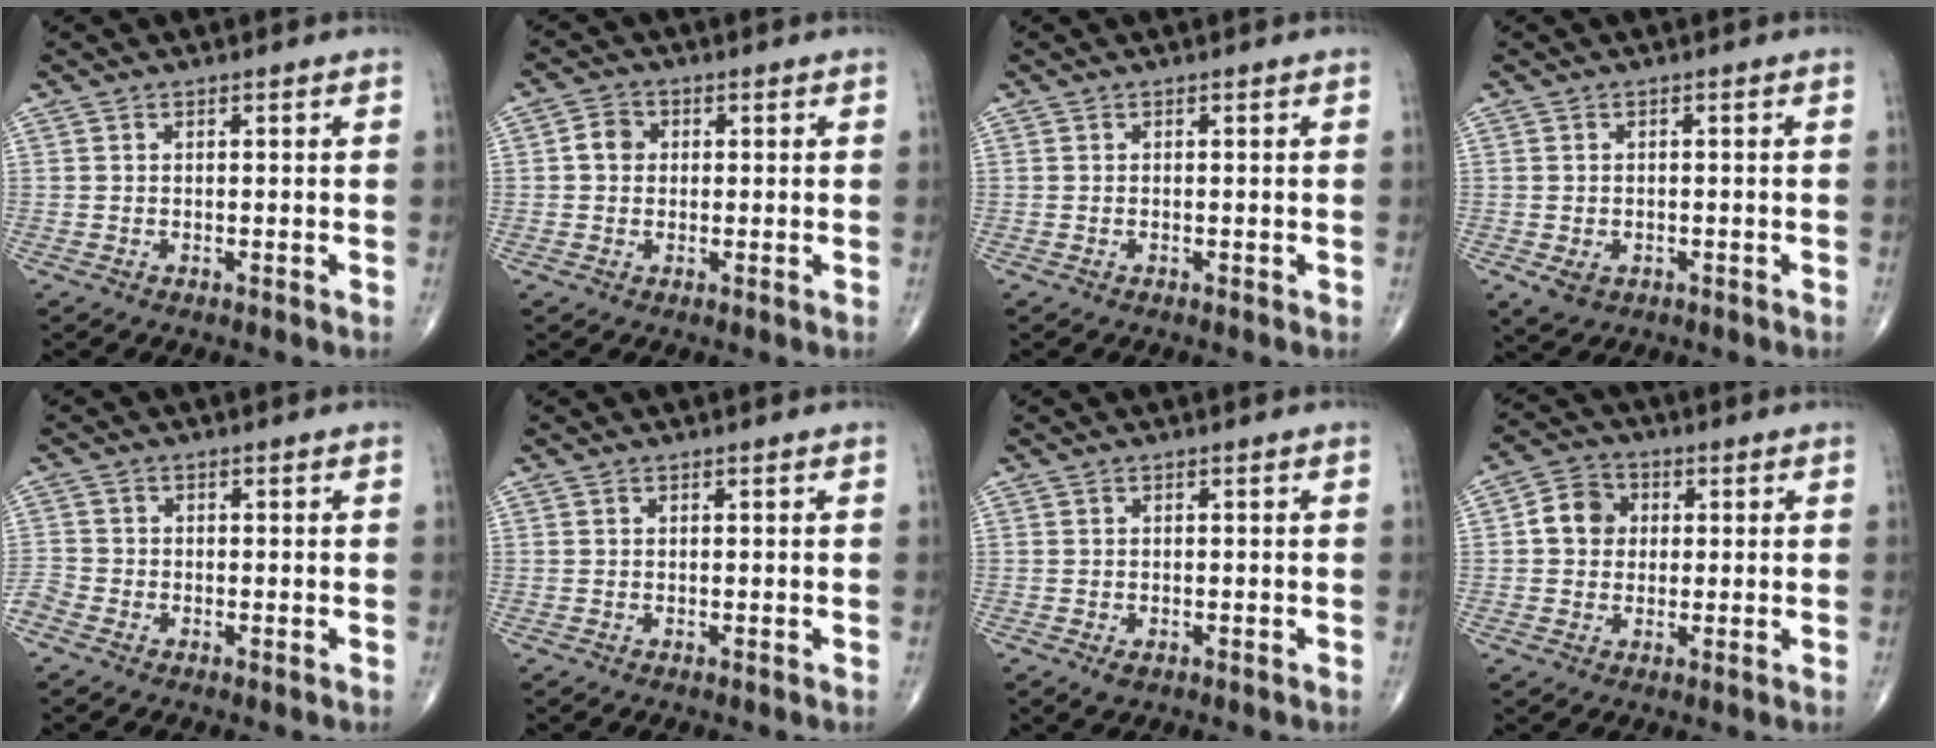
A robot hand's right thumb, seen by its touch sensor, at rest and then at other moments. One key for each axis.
{"total": 3.3, "fx": 0.3, "fy": 2.9, "fz": 1.6, "tx": -0.016, "ty": 0.008, "tz": -0.002}
{"total": 0.0}
{"total": 3.0, "fx": -1.1, "fy": 2.3, "fz": 1.7, "tx": -0.025, "ty": -0.002, "tz": -0.009}
{"total": 2.7, "fx": -2.0, "fy": 1.6, "fz": 0.8, "tx": -0.019, "ty": 0.004, "tz": -0.046}
{"total": 0.0}
{"total": 1.5, "fx": -0.8, "fy": 0.9, "fz": 1.0, "tx": -0.012, "ty": 0.000, "tz": -0.008}
{"total": 6.5, "fx": 0.7, "fy": 5.7, "fz": 3.1, "tx": -0.037, "ty": 0.011, "tz": 0.002}